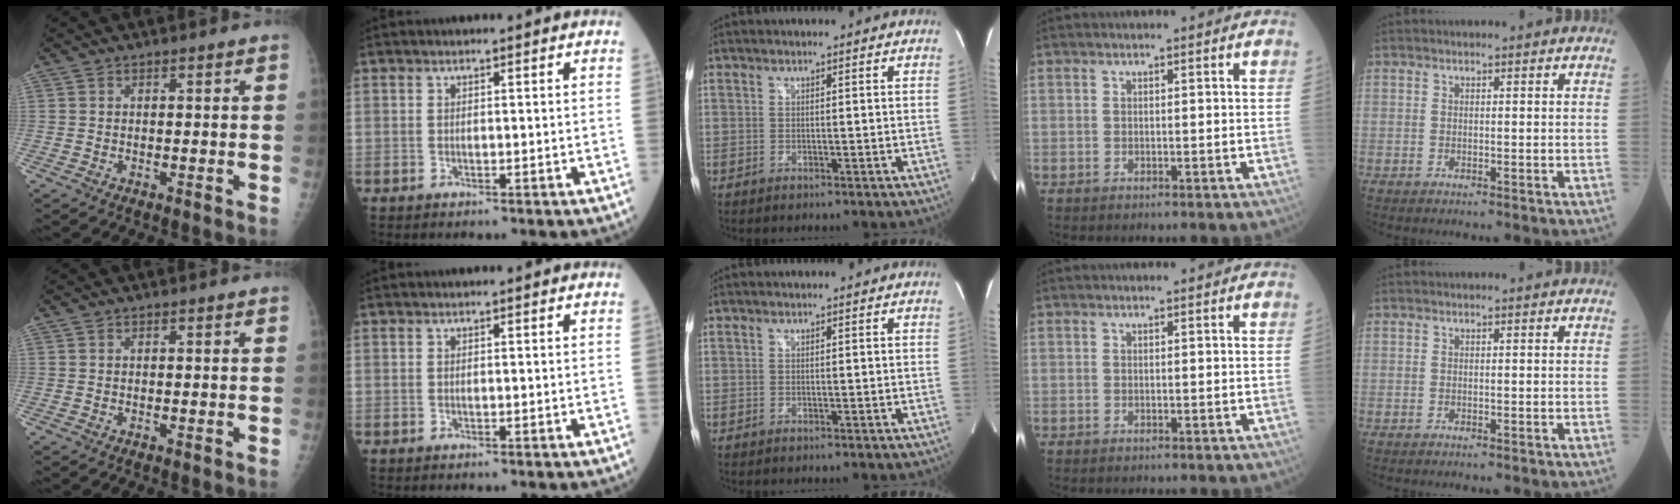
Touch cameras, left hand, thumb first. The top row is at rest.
{}